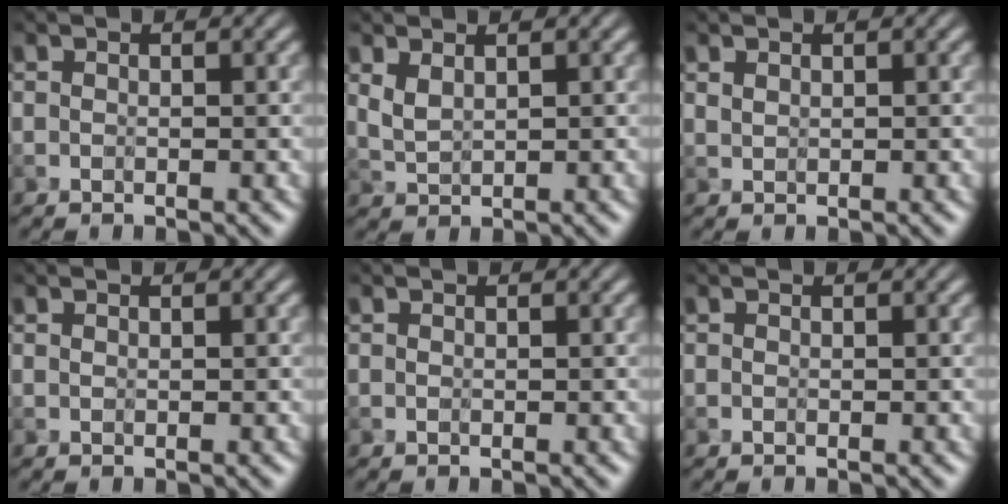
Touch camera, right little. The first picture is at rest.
{"total": 1.8, "force": [0.9, 0.9, 1.3], "torque": [-0.037, -0.004, 0.025]}
{"total": 0.8, "force": [0.6, 0.4, 0.4], "torque": [-0.014, -0.002, 0.017]}
{"total": 0.0}
{"total": 0.0}
{"total": 0.0}